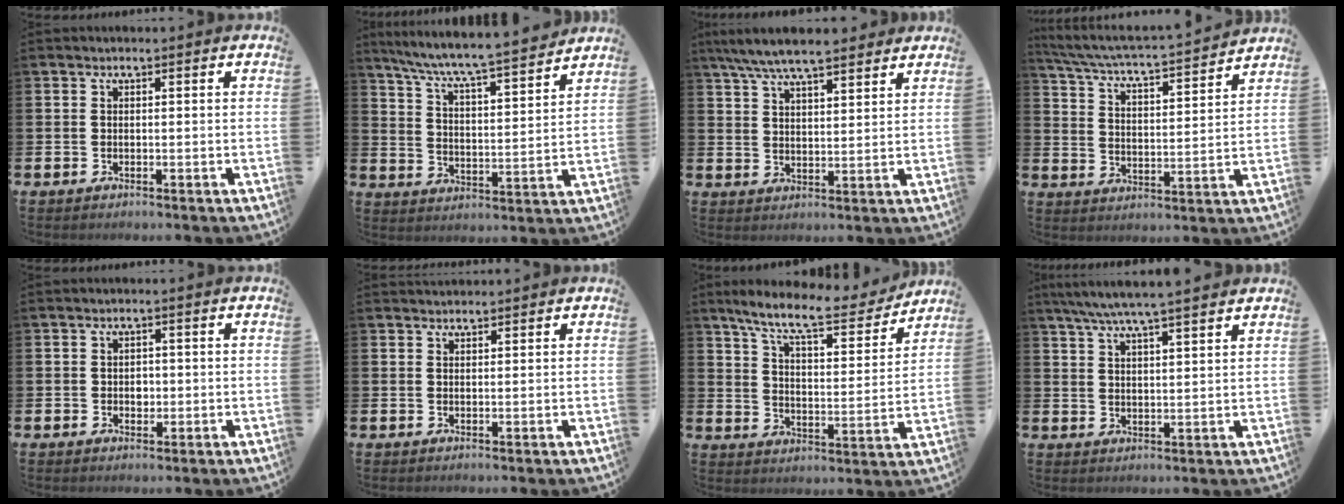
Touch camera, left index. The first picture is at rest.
{"total": 7.4, "force": [7.0, 0.1, 2.4], "torque": [-0.078, -0.058, 0.116]}
{"total": 7.5, "force": [6.9, 1.2, 2.7], "torque": [-0.079, -0.018, 0.129]}
{"total": 5.1, "force": [4.9, 0.3, 1.4], "torque": [-0.055, -0.047, 0.076]}
{"total": 1.6, "force": [0.1, 1.3, 0.9], "torque": [0.000, 0.000, -0.003]}
{"total": 1.5, "force": [1.5, 0.4, 0.0], "torque": [0.008, -0.002, 0.025]}
{"total": 9.9, "force": [8.6, 1.8, 4.6], "torque": [-0.111, -0.049, 0.145]}
{"total": 6.1, "force": [5.6, -0.2, 2.3], "torque": [-0.065, -0.017, 0.100]}